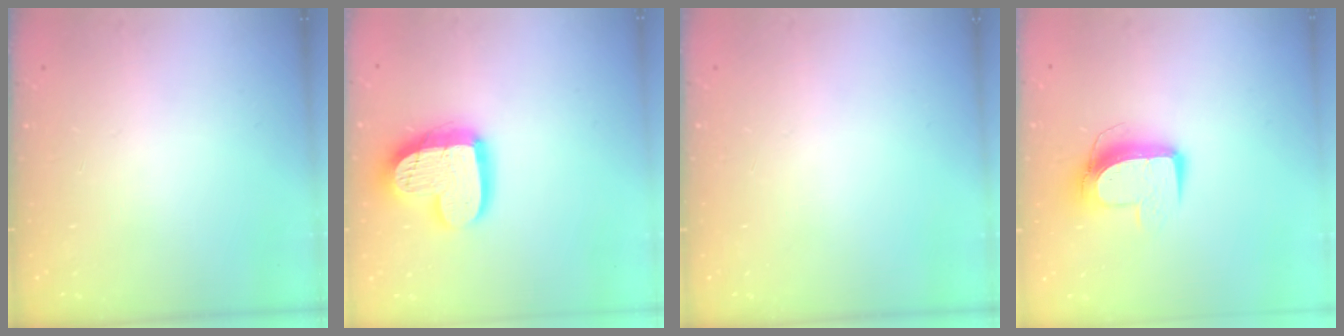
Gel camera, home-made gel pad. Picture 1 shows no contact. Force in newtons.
{"total": 16.5, "press": 16.4, "slide": 1.3}
{"total": 0.0}
{"total": 10.2, "press": 10.2, "slide": 0.6}